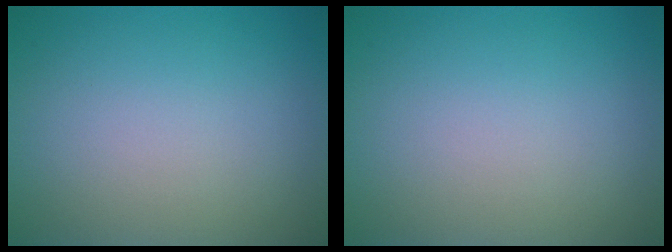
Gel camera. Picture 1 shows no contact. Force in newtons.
{"total": 0.0}